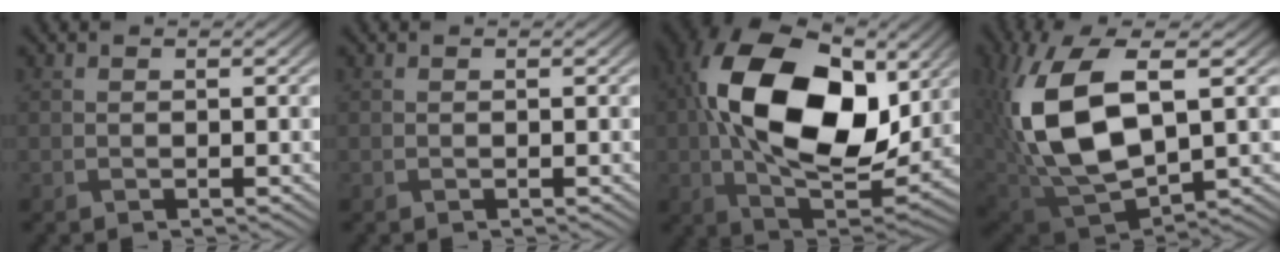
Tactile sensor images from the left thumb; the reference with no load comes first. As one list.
[{"total": 0.0}, {"total": 18.8, "force": [2.8, 11.4, 14.7], "torque": [-0.288, 0.002, 0.046]}, {"total": 15.4, "force": [2.2, 8.3, 12.7], "torque": [-0.292, -0.003, 0.051]}]